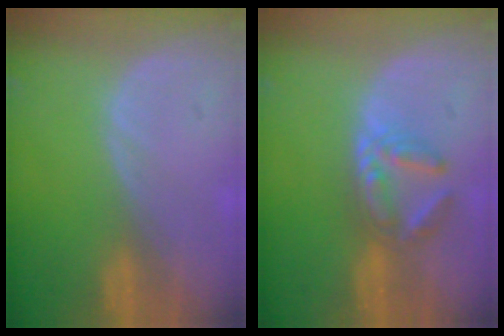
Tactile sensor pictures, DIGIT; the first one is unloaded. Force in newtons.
{"total": 5.7, "press": 5.1, "slide": 2.6}